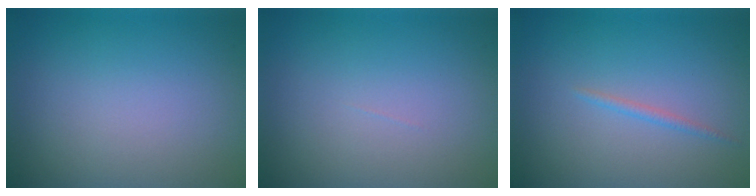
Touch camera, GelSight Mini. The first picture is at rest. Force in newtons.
{"total": 0.0}
{"total": 0.8, "press": 0.8, "slide": 0.0}